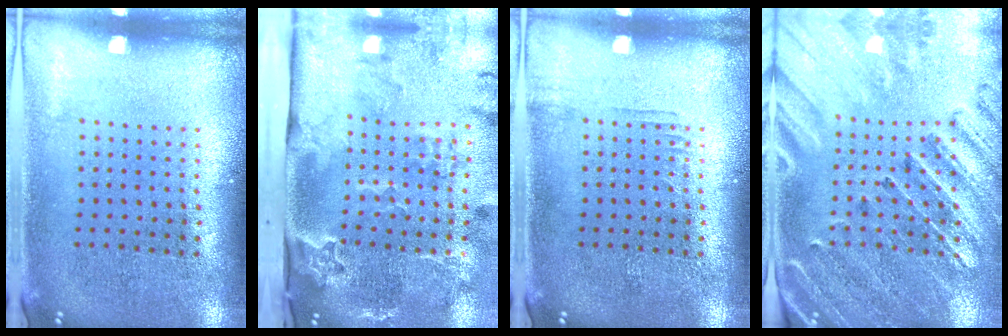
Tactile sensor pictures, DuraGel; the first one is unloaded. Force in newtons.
{"total": 3.6, "press": 2.4, "slide": 2.6}
{"total": 0.6, "press": 0.6, "slide": 0.2}
{"total": 2.9, "press": 2.7, "slide": 0.9}